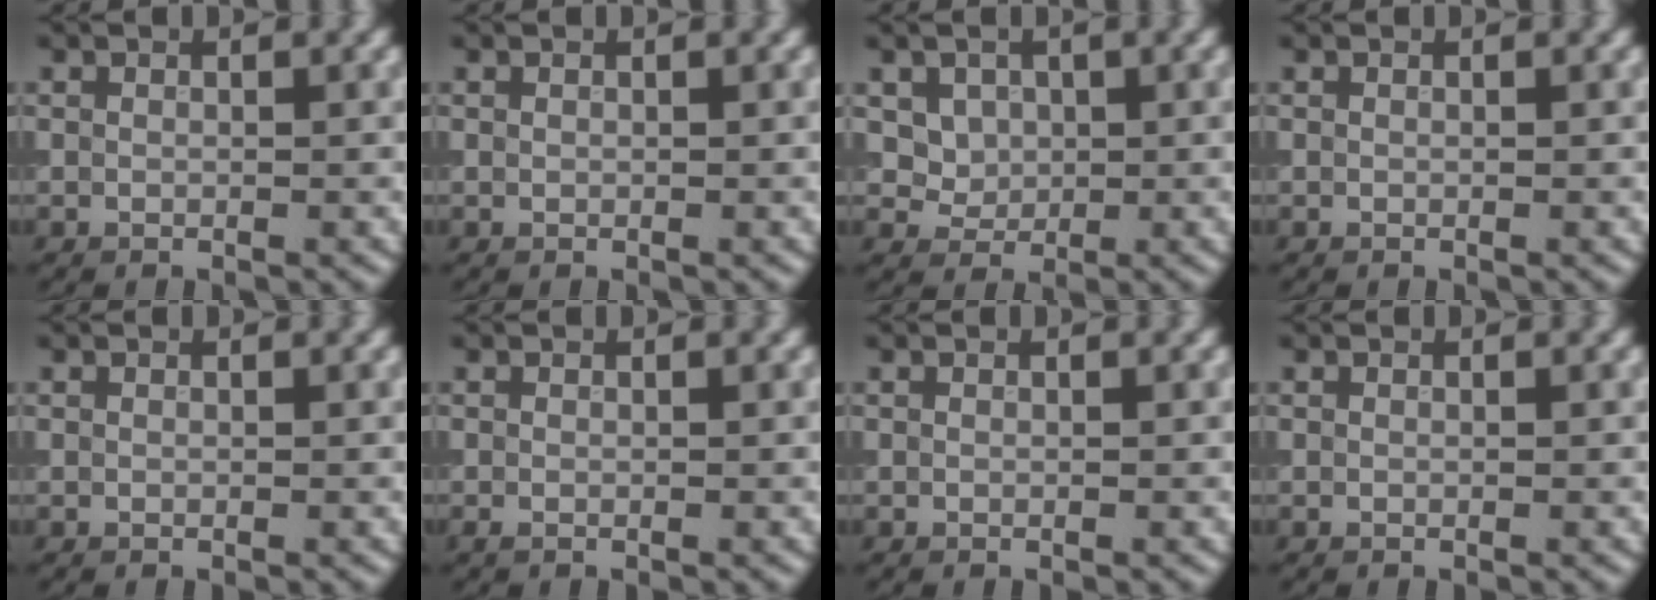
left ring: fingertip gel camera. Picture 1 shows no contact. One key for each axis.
{"total": 0.0}
{"total": 4.2, "fx": 1.9, "fy": 3.4, "fz": 1.5, "tx": -0.037, "ty": -0.001, "tz": 0.039}
{"total": 0.0}
{"total": 0.0}
{"total": 0.6, "fx": -0.3, "fy": 0.3, "fz": 0.4, "tx": -0.010, "ty": -0.001, "tz": -0.007}
{"total": 0.0}
{"total": 0.0}